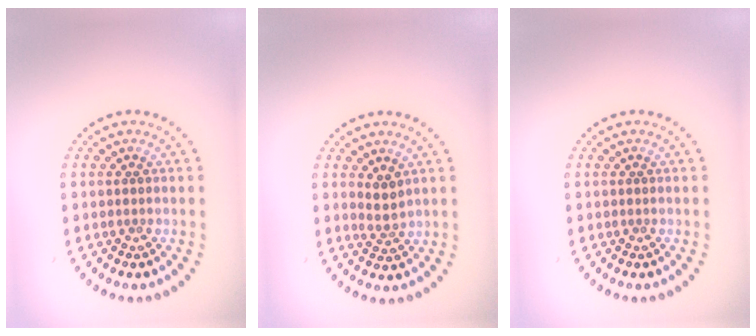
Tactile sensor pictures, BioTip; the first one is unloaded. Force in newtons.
{"total": 1.7, "press": 1.3, "slide": 1.1}
{"total": 0.0}